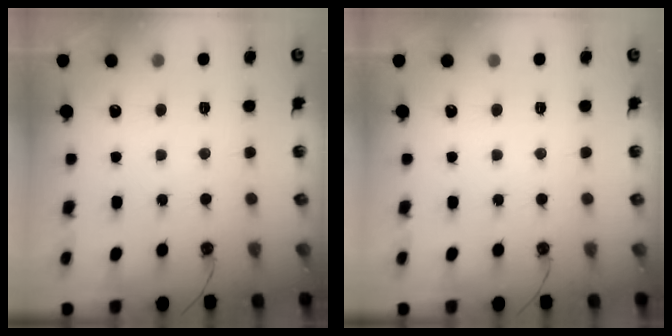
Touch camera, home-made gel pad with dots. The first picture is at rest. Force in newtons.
{"total": 0.0}